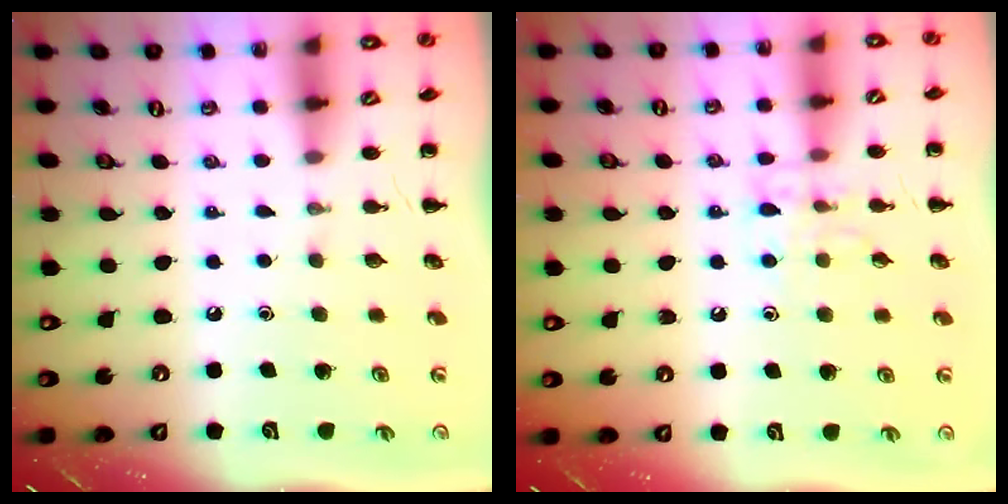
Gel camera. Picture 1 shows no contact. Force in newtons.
{"total": 7.7, "press": 7.6, "slide": 0.4}